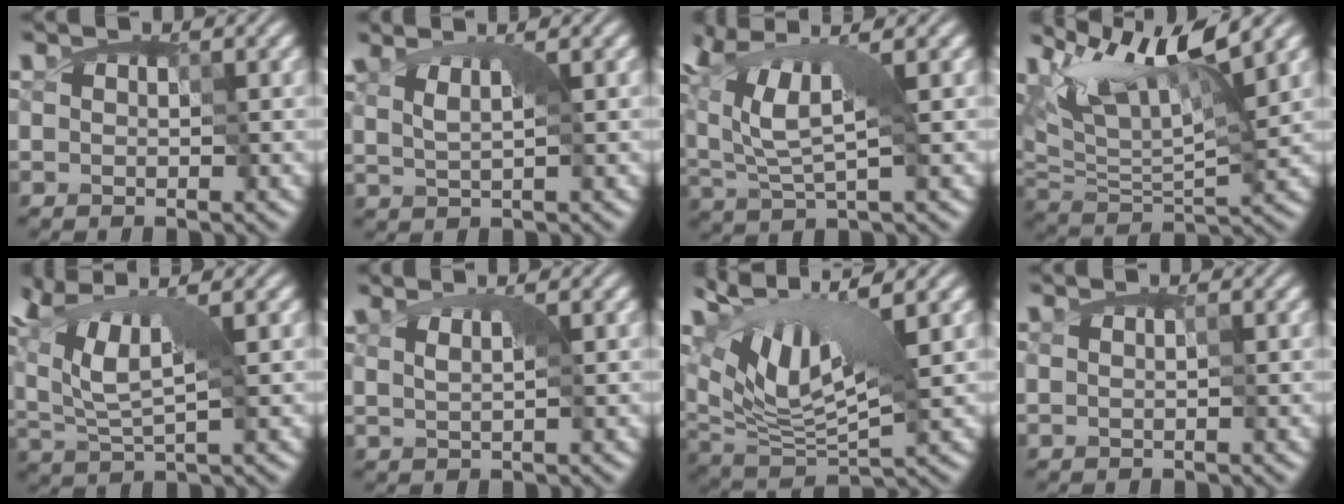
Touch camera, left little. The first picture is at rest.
{"total": 3.5, "force": [1.4, 1.4, 2.9], "torque": [-0.063, 0.014, 0.013]}
{"total": 11.3, "force": [2.8, 4.9, 9.8], "torque": [-0.199, 0.038, 0.036]}
{"total": 7.6, "force": [4.0, 2.1, 6.1], "torque": [-0.116, 0.010, 0.073]}
{"total": 10.6, "force": [3.4, 4.4, 9.0], "torque": [-0.197, 0.041, 0.048]}
{"total": 2.4, "force": [0.8, 1.0, 2.1], "torque": [-0.046, 0.014, 0.004]}
{"total": 9.5, "force": [3.4, 3.3, 8.2], "torque": [-0.169, 0.009, 0.063]}
{"total": 0.0}